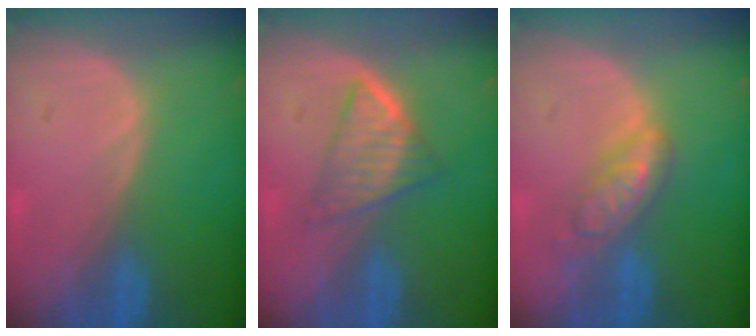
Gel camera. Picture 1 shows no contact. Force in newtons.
{"total": 5.3, "press": 5.1, "slide": 1.6}
{"total": 5.9, "press": 5.2, "slide": 2.9}